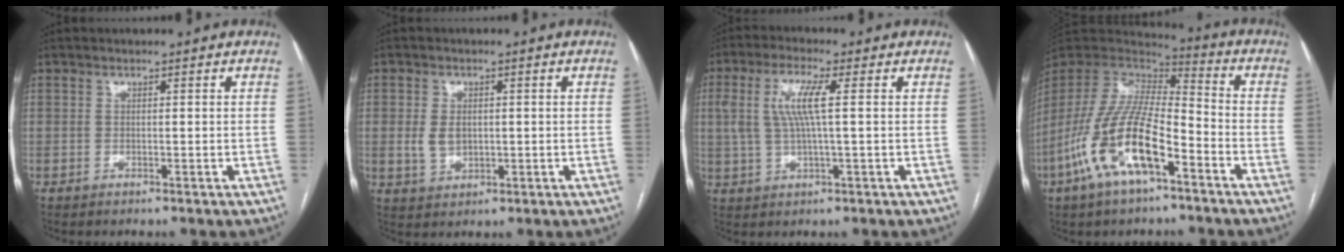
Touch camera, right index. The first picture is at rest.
{"total": 3.8, "force": [0.1, 2.7, 2.7], "torque": [-0.056, 0.004, 0.010]}
{"total": 7.1, "force": [1.4, 0.9, 6.9], "torque": [-0.152, 0.011, 0.027]}
{"total": 16.6, "force": [-7.5, 5.1, 13.9], "torque": [-0.293, -0.005, -0.138]}